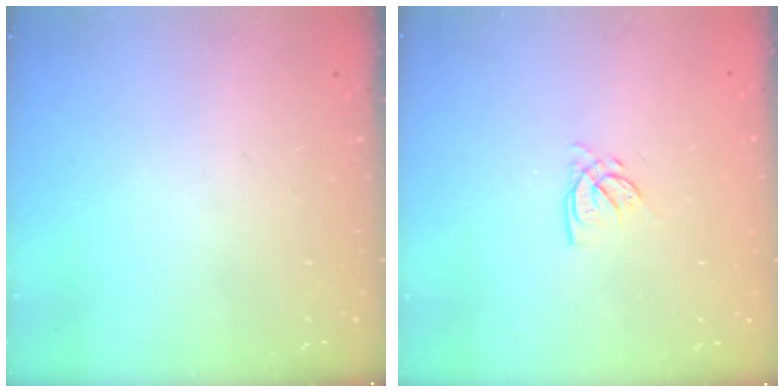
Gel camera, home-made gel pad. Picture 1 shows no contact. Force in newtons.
{"total": 2.8, "press": 2.8, "slide": 0.1}